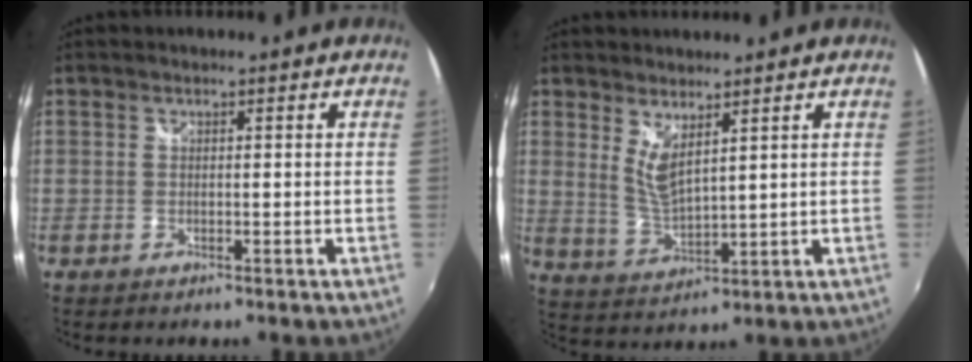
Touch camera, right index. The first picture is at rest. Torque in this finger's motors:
{"motor_torque": [0.14, 0.16, 0.11, 0.08]}